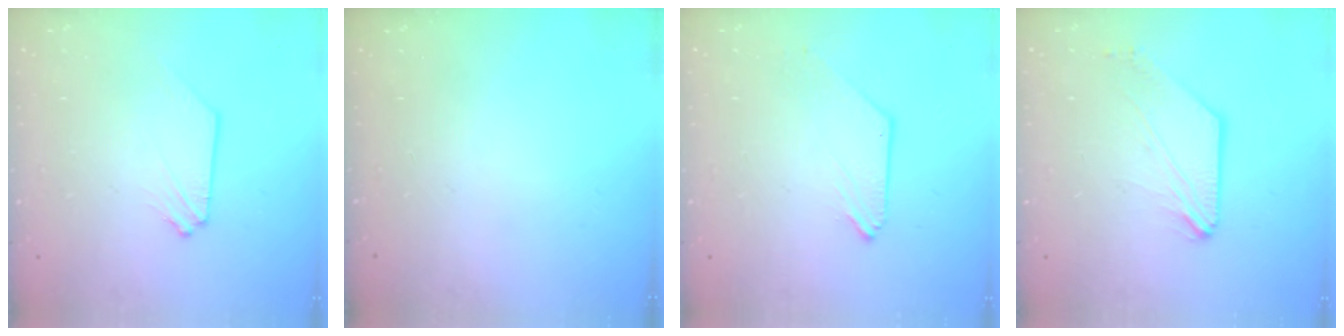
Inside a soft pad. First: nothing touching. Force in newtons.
{"total": 0.0}
{"total": 0.0}
{"total": 0.0}